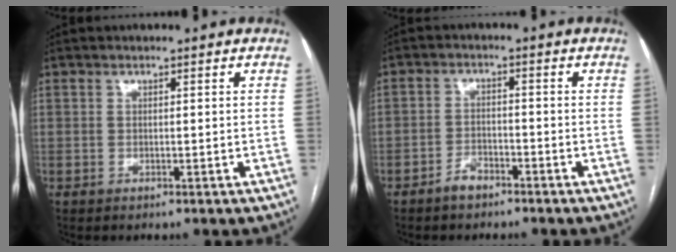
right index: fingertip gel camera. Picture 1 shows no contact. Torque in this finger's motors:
{"motor_torque": [-0.13, -0.13, -0.53, -0.21]}